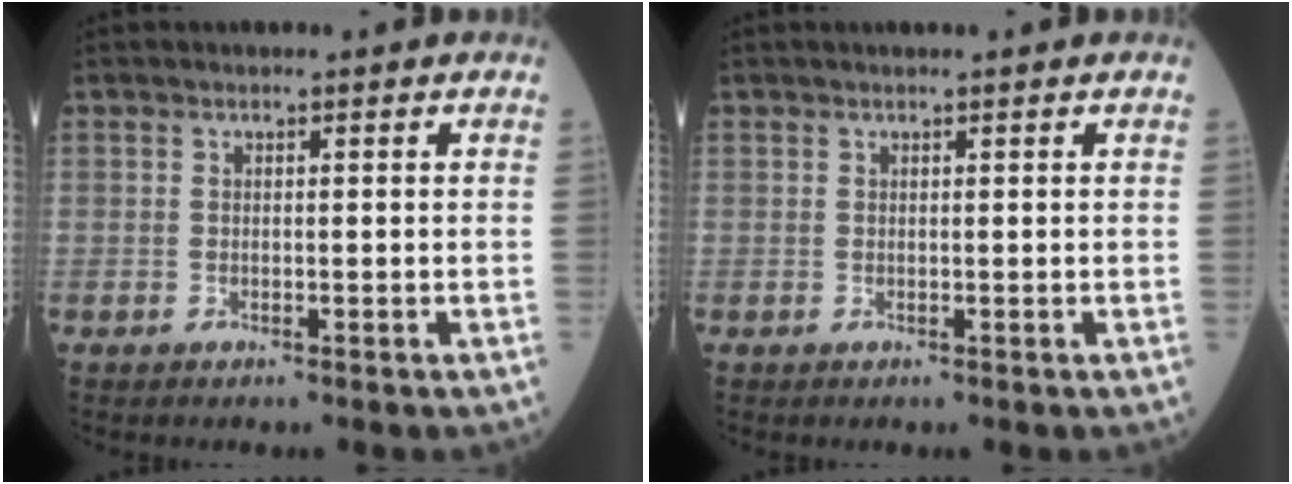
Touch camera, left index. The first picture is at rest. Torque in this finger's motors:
{"motor_torque": [-0.20, -0.17, -0.02, 0.00]}